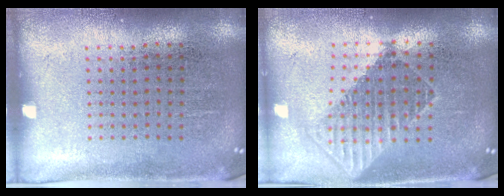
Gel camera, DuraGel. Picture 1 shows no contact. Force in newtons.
{"total": 1.7, "press": 1.4, "slide": 1.0}